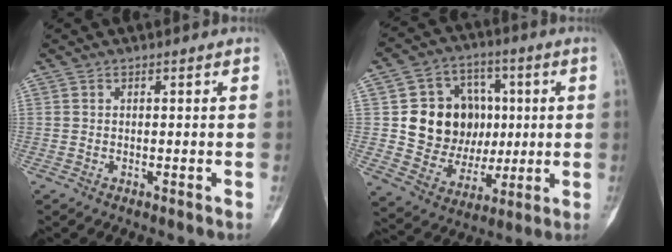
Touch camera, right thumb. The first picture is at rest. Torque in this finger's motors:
{"motor_torque": [0.39, 1.87, 0.13, -0.49, 0.00]}